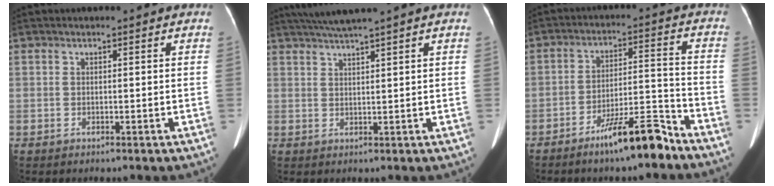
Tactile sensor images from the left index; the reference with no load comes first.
{"total": 4.6, "force": [3.8, -1.3, 2.2], "torque": [-0.042, 0.012, 0.075]}
{"total": 9.7, "force": [-7.5, 0.9, 6.1], "torque": [-0.101, 0.004, -0.128]}